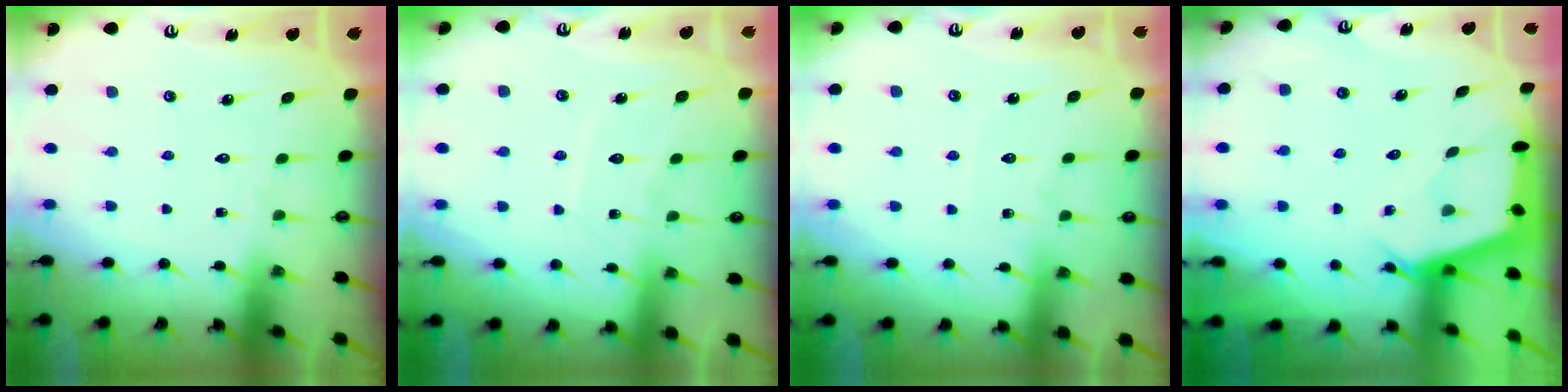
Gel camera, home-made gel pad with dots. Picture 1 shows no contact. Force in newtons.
{"total": 7.1, "press": 7.1, "slide": 0.8}
{"total": 3.7, "press": 3.6, "slide": 0.5}
{"total": 2.9, "press": 2.9, "slide": 0.3}